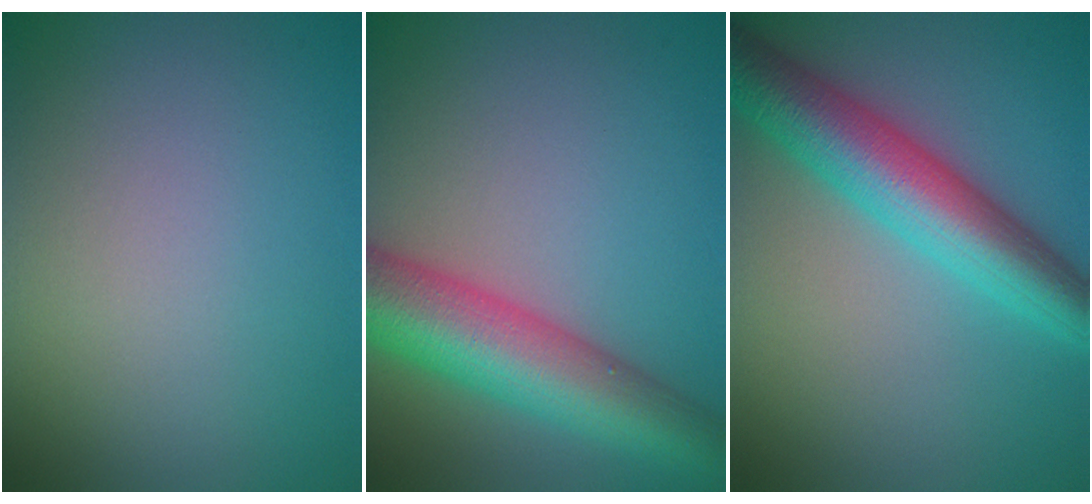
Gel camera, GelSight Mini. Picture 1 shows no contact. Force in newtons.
{"total": 9.5, "press": 9.5, "slide": 0.2}
{"total": 8.0, "press": 8.0, "slide": 0.2}